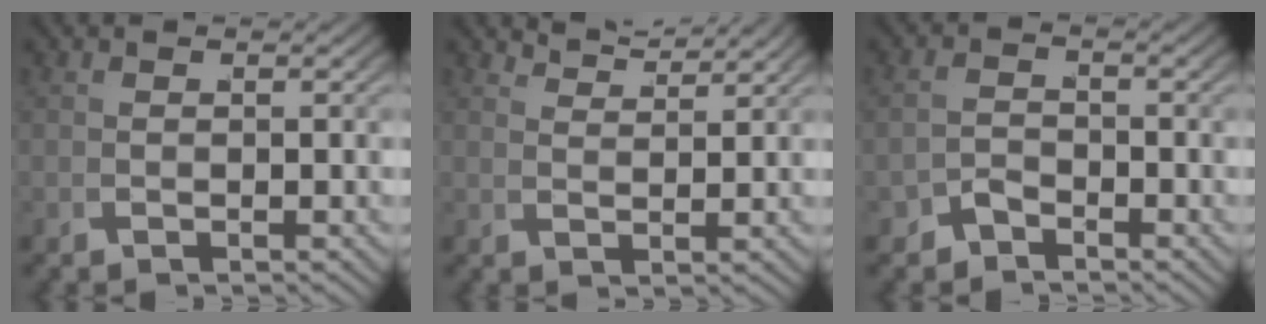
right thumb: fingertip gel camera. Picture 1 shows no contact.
{"total": 3.7, "force": [3.7, 0.0, 0.2], "torque": [0.004, 0.005, 0.068]}
{"total": 2.0, "force": [-1.9, 0.8, 0.0], "torque": [0.006, -0.009, -0.031]}